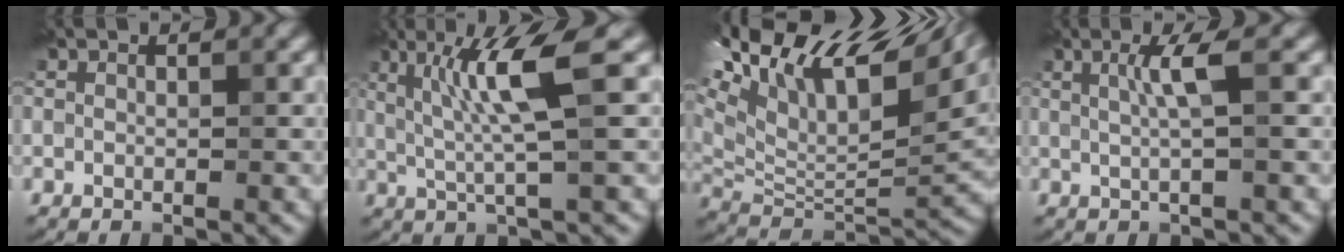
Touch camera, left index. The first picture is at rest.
{"total": 5.1, "force": [0.4, 0.0, 5.1], "torque": [-0.112, 0.004, 0.021]}
{"total": 16.1, "force": [8.8, 7.3, 11.4], "torque": [-0.213, 0.058, 0.165]}
{"total": 1.9, "force": [-0.3, -0.1, 1.9], "torque": [-0.037, 0.001, 0.004]}